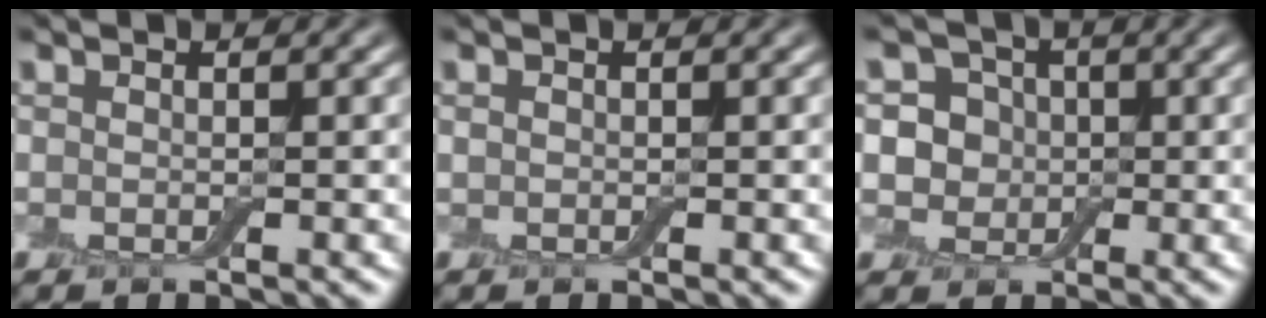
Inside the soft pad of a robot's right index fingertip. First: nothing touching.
{"total": 0.0}
{"total": 4.3, "force": [0.6, 3.9, 1.7], "torque": [-0.014, 0.015, -0.012]}